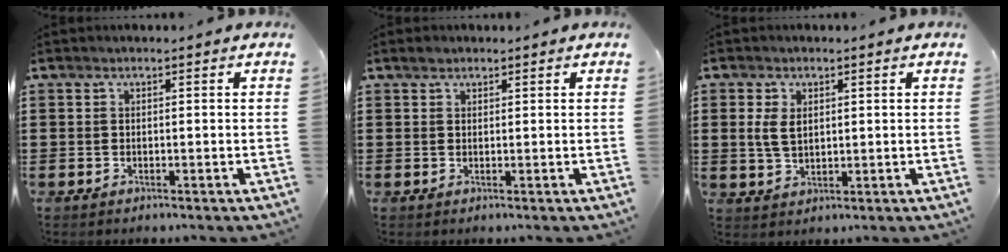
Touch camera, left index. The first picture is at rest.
{"total": 1.0, "force": [0.9, 0.5, 0.3], "torque": [-0.008, 0.004, 0.016]}
{"total": 3.6, "force": [0.9, 2.1, 2.8], "torque": [-0.068, 0.005, 0.013]}